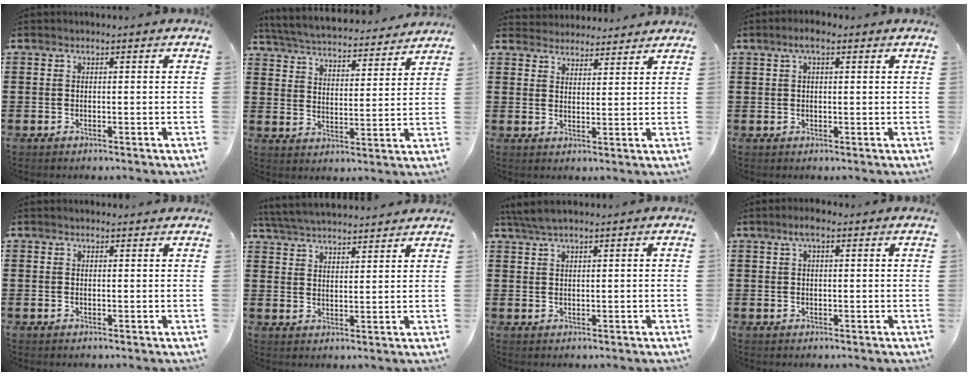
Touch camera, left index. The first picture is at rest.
{"total": 4.6, "force": [4.6, -0.1, 0.4], "torque": [-0.034, -0.037, 0.074]}
{"total": 3.2, "force": [3.1, 0.6, -0.5], "torque": [-0.002, -0.009, 0.059]}
{"total": 2.7, "force": [1.4, 0.7, 2.2], "torque": [-0.044, 0.007, 0.024]}
{"total": 0.8, "force": [0.8, 0.2, 0.0], "torque": [-0.002, 0.001, 0.015]}
{"total": 4.8, "force": [4.7, 0.2, 0.8], "torque": [-0.033, -0.019, 0.085]}
{"total": 2.9, "force": [2.4, 0.5, 1.5], "torque": [-0.035, 0.003, 0.045]}
{"total": 3.0, "force": [1.8, 0.9, 2.2], "torque": [-0.046, 0.006, 0.031]}